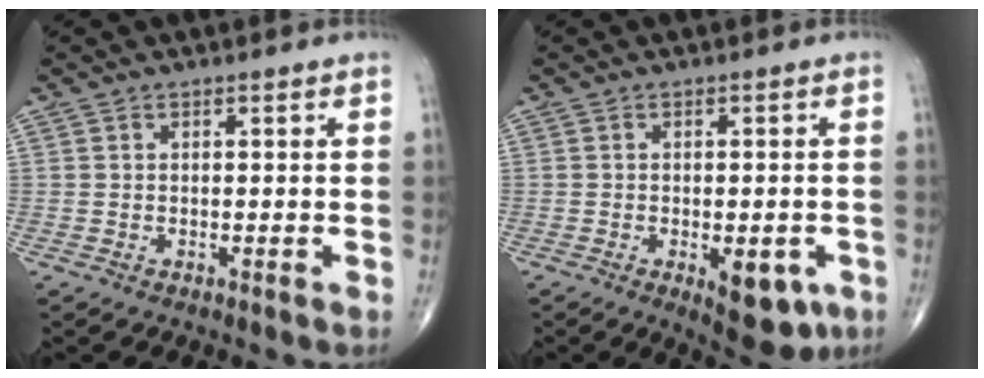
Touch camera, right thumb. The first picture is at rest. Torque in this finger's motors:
{"motor_torque": [1.96, 1.75, 0.82, -0.28, 0.08]}